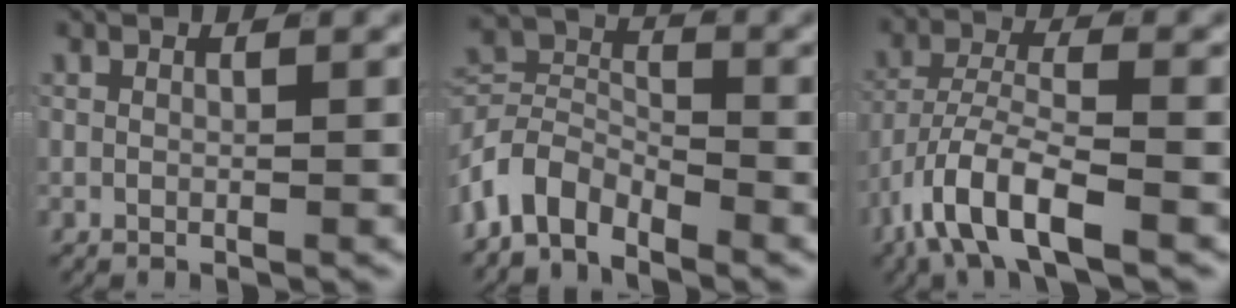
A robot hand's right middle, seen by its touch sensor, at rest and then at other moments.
{"total": 7.0, "force": [-3.6, 5.1, 3.3], "torque": [-0.069, -0.026, -0.064]}
{"total": 6.1, "force": [-3.7, 2.1, 4.4], "torque": [-0.095, -0.012, -0.061]}